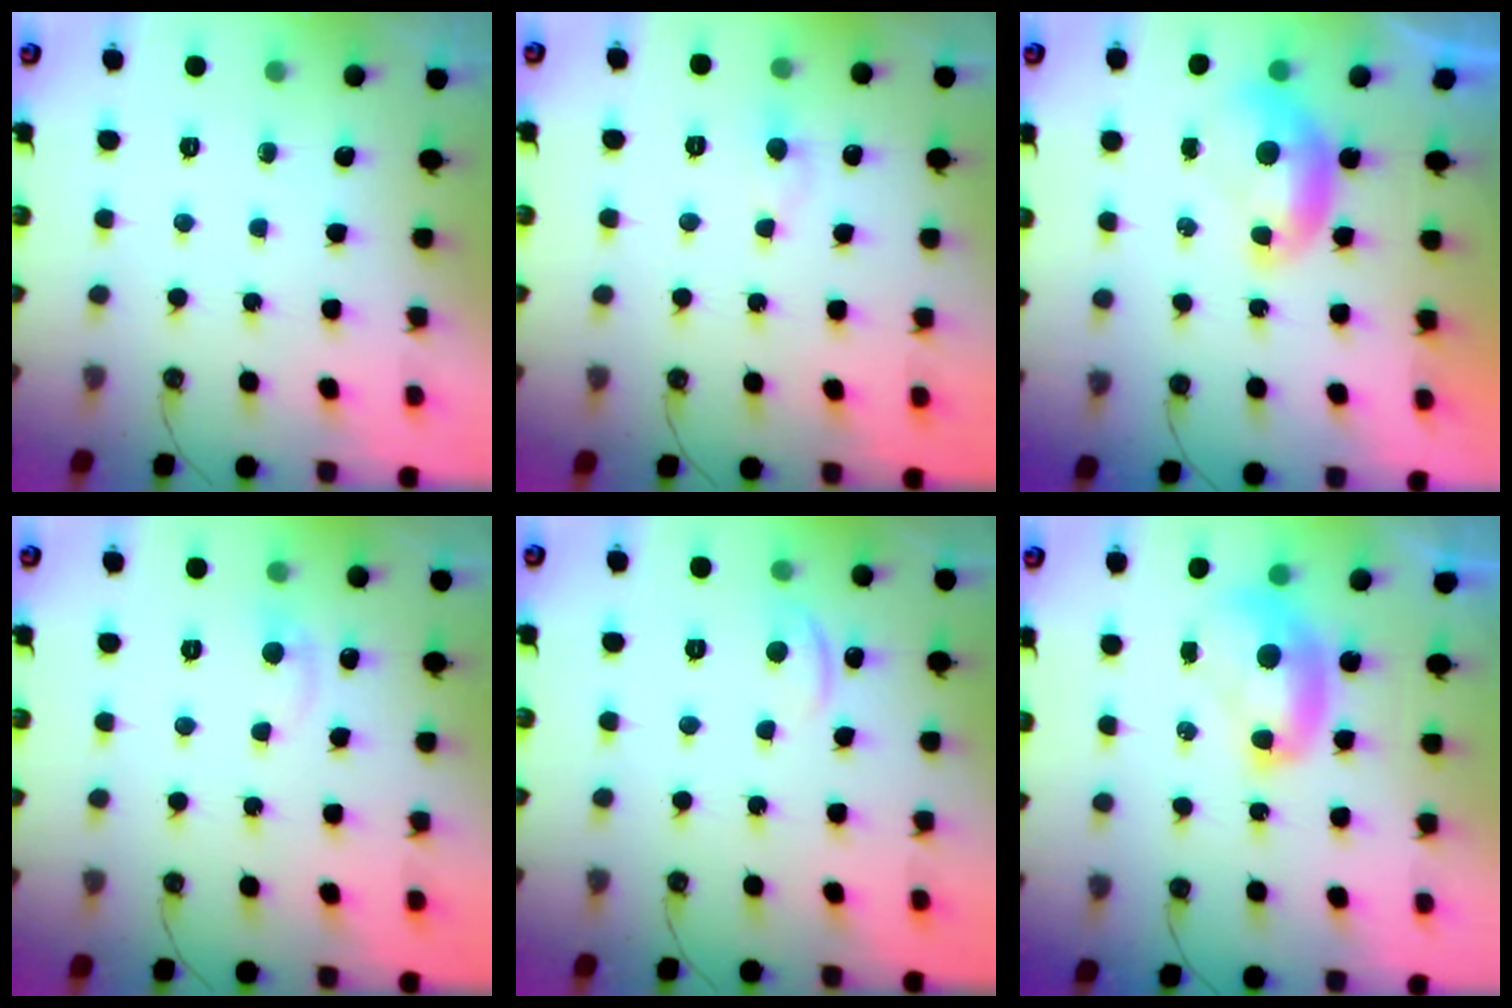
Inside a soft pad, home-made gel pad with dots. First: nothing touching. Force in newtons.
{"total": 0.0}
{"total": 0.0}
{"total": 2.0, "press": 1.7, "slide": 1.1}
{"total": 0.5, "press": 0.0, "slide": 0.5}
{"total": 2.3, "press": 2.3, "slide": 0.3}